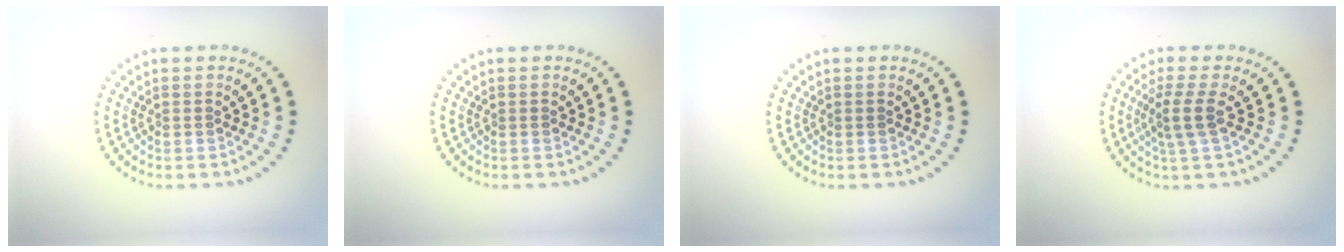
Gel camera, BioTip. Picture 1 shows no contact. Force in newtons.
{"total": 0.0}
{"total": 0.0}
{"total": 2.5, "press": 2.0, "slide": 1.5}